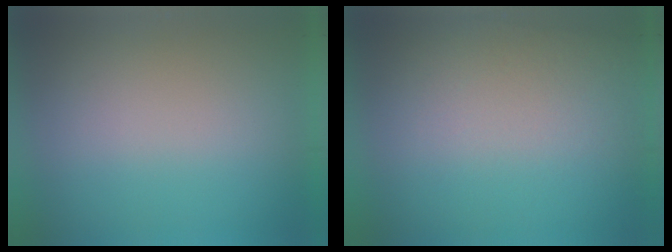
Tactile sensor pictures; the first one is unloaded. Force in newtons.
{"total": 3.2}